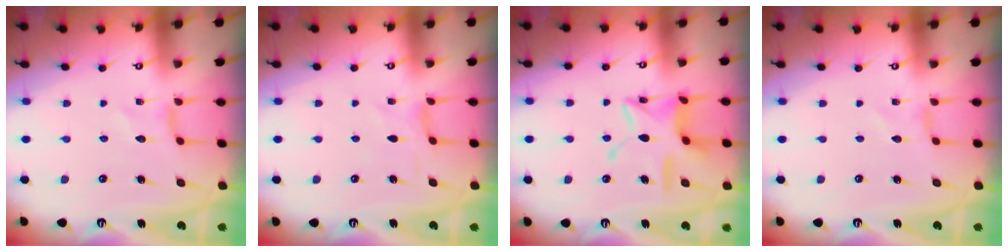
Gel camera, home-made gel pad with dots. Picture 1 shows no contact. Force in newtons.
{"total": 1.5, "press": 1.5, "slide": 0.3}
{"total": 12.1, "press": 12.1, "slide": 0.8}
{"total": 0.0}